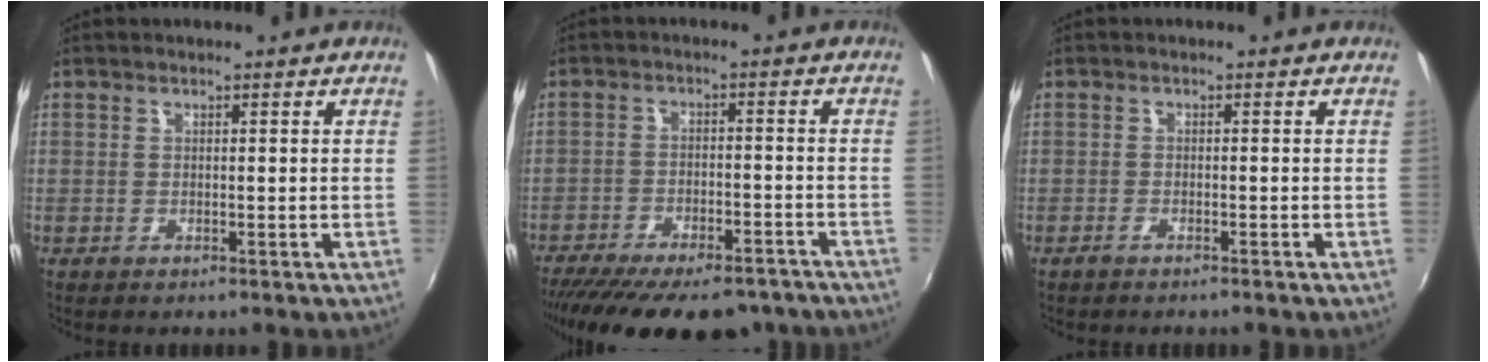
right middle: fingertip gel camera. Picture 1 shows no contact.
{"total": 21.0, "force": [-17.1, 6.7, 10.1], "torque": [-0.200, -0.030, -0.233]}
{"total": 1.6, "force": [-1.4, 0.4, 0.7], "torque": [-0.023, -0.001, -0.030]}